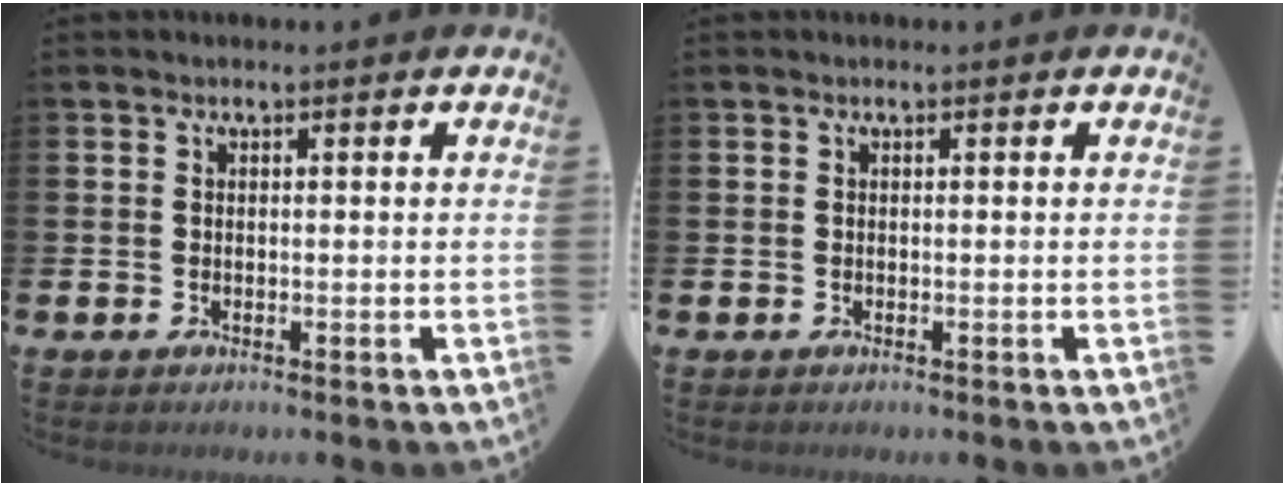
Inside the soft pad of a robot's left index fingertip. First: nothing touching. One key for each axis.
{"total": 0.0}